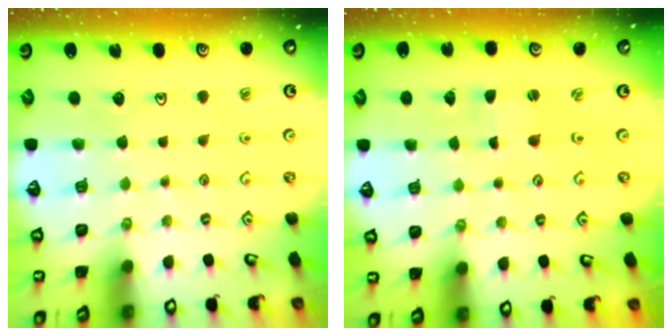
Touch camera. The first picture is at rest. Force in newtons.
{"total": 0.5, "press": 0.4, "slide": 0.3}